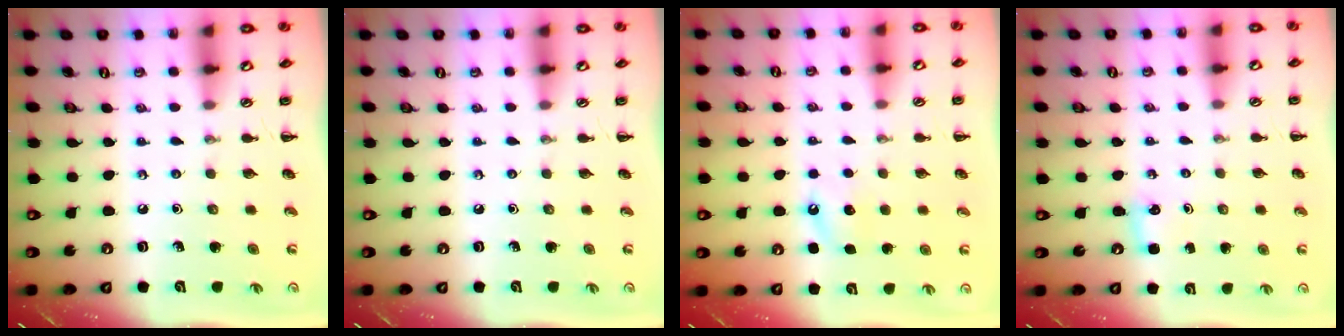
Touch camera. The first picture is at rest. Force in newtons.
{"total": 0.0}
{"total": 4.8, "press": 4.7, "slide": 1.2}
{"total": 2.8, "press": 2.6, "slide": 0.9}